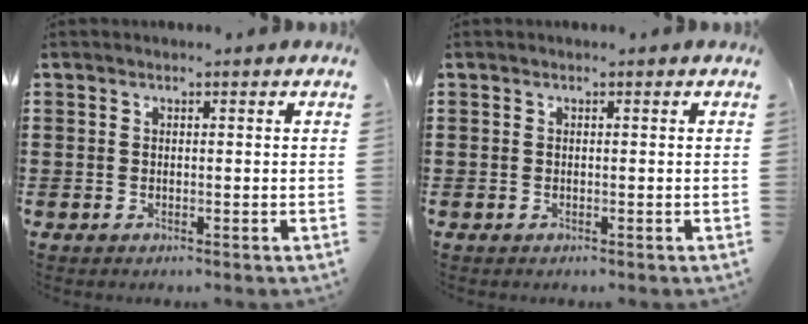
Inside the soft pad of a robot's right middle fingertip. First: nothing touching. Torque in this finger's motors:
{"motor_torque": [0.00, 0.00, 0.00, -0.01]}